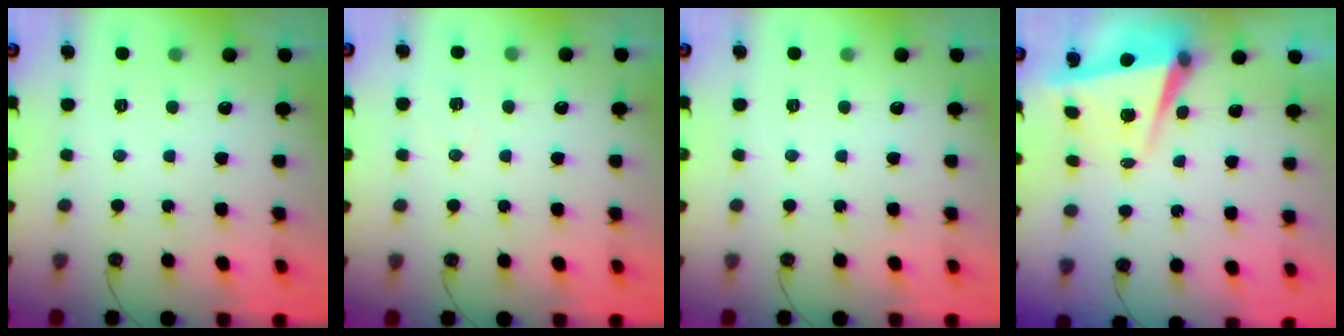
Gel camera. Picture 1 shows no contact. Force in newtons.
{"total": 5.6, "press": 5.2, "slide": 2.1}
{"total": 0.0}
{"total": 5.4, "press": 5.2, "slide": 1.3}